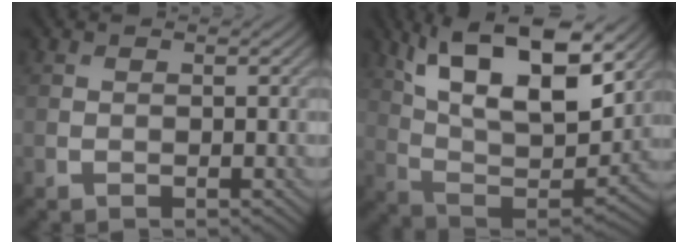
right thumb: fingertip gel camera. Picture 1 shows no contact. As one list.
[{"total": 16.9, "force": [8.7, 7.0, 12.7], "torque": [-0.253, 0.002, 0.150]}]